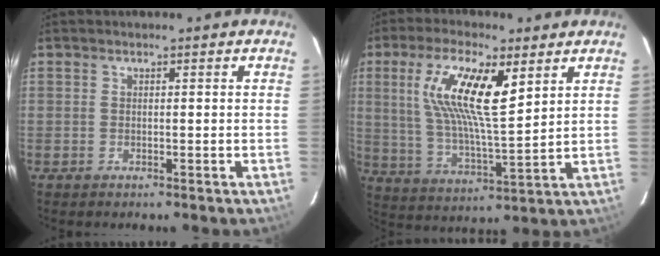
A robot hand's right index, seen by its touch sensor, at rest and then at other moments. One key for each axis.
{"total": 14.9, "fx": 5.9, "fy": 4.0, "fz": 13.1, "tx": -0.250, "ty": 0.005, "tz": 0.112}